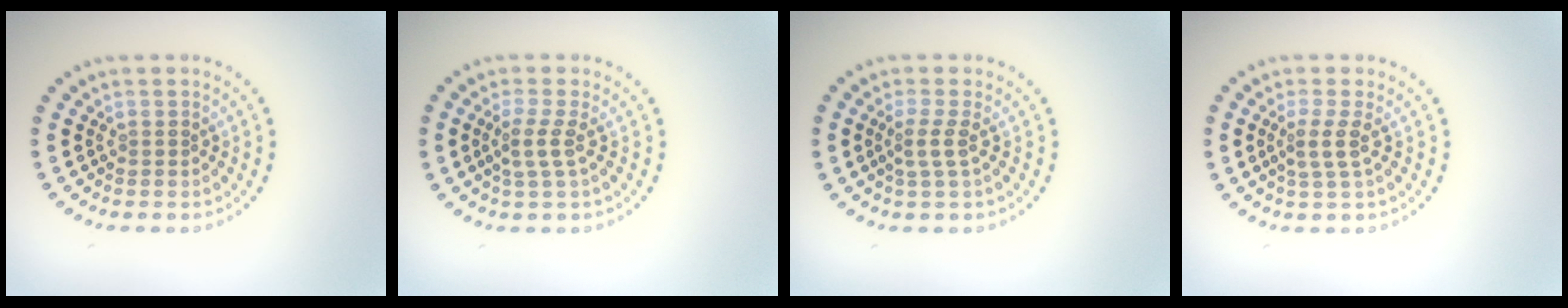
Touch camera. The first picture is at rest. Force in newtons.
{"total": 2.1, "press": 1.6, "slide": 1.3}
{"total": 1.9, "press": 1.4, "slide": 1.2}
{"total": 2.1, "press": 1.6, "slide": 1.4}